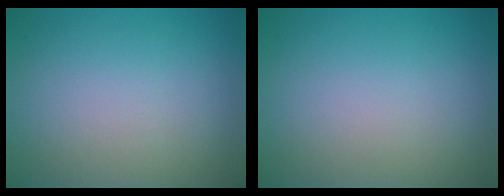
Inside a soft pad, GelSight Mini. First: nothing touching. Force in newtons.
{"total": 0.0}